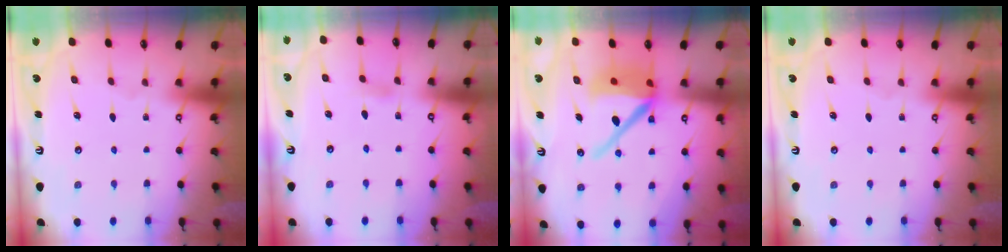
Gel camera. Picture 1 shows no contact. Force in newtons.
{"total": 3.3, "press": 3.3, "slide": 0.3}
{"total": 13.9, "press": 13.7, "slide": 1.9}
{"total": 0.0}